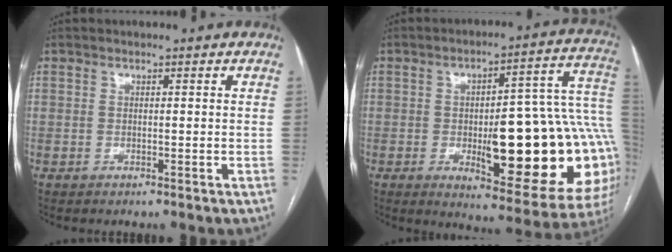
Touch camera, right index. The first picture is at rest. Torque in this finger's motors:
{"motor_torque": [1.81, -0.12, 0.55, 0.18]}